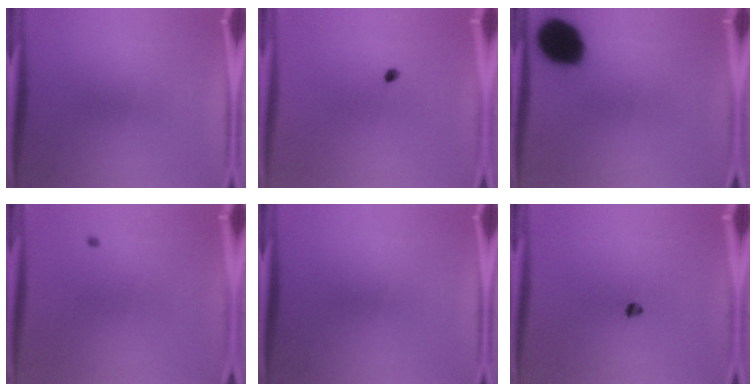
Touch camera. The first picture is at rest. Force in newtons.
{"total": 0.9}
{"total": 17.8}
{"total": 0.6}
{"total": 0.0}
{"total": 1.4}